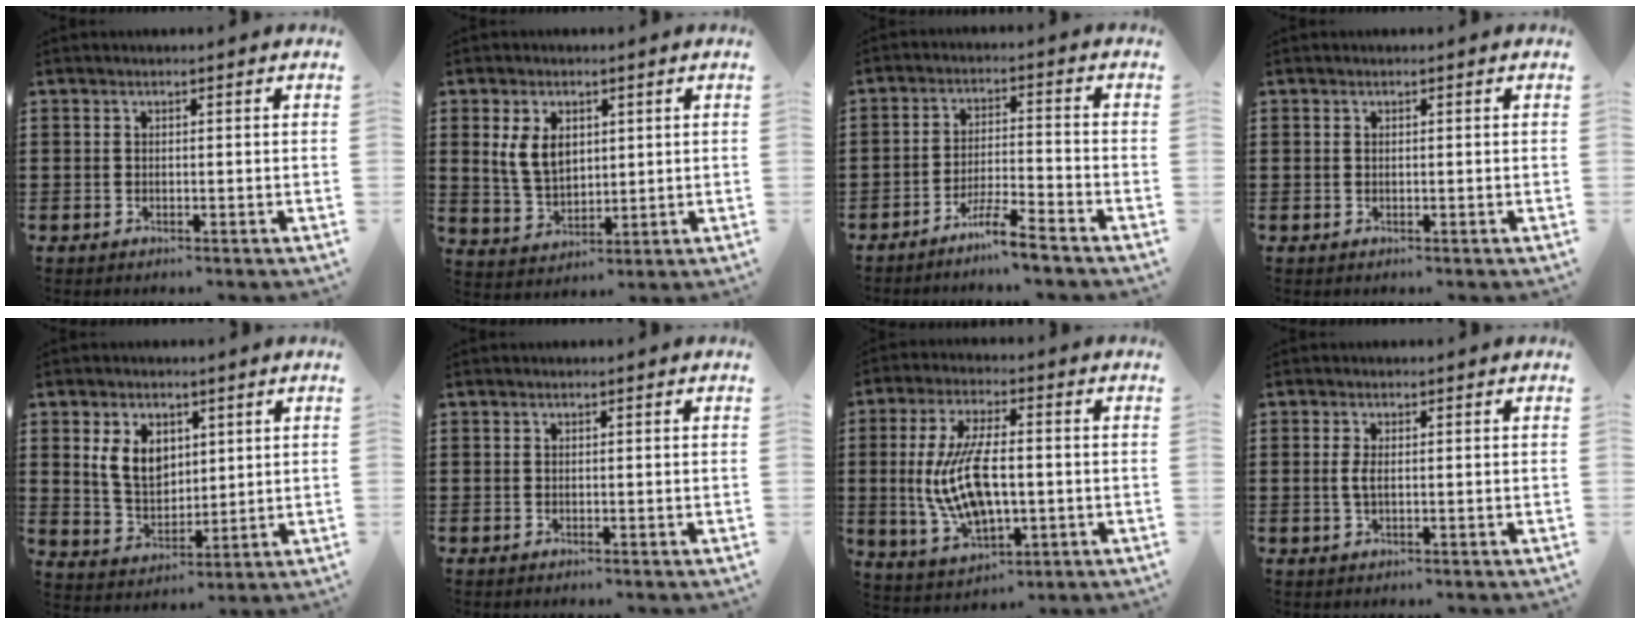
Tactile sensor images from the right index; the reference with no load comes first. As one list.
[{"total": 6.1, "force": [1.8, 4.1, 4.2], "torque": [-0.109, 0.007, 0.027]}, {"total": 5.6, "force": [-5.0, -0.4, 2.4], "torque": [-0.055, -0.008, -0.099]}, {"total": 0.0}, {"total": 7.0, "force": [2.3, 4.9, 4.4], "torque": [-0.103, 0.009, 0.039]}, {"total": 0.0}, {"total": 11.0, "force": [-0.7, 4.9, 9.8], "torque": [-0.221, -0.007, -0.017]}, {"total": 1.9, "force": [0.0, 0.7, 1.8], "torque": [-0.042, 0.000, -0.003]}]